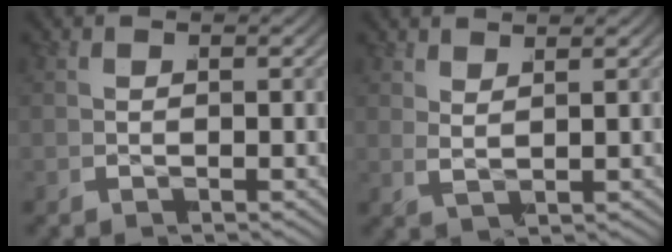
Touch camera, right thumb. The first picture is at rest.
{"total": 2.1, "force": [1.8, 0.5, 1.0], "torque": [-0.009, 0.002, 0.036]}